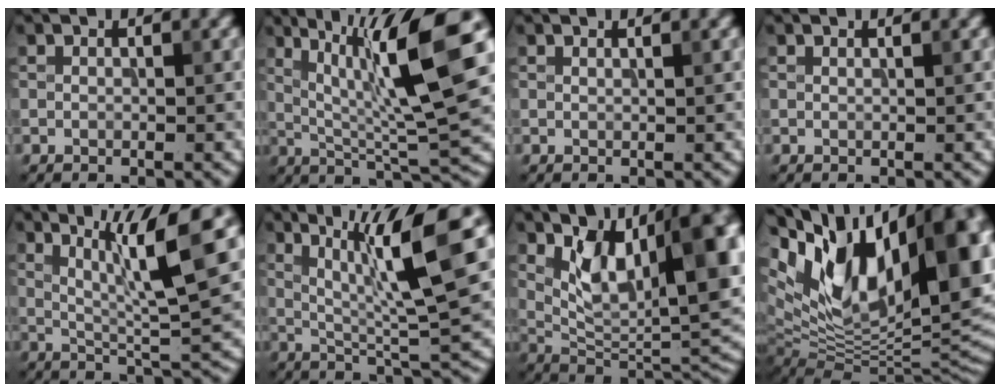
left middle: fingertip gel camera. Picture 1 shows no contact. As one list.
[{"total": 10.7, "force": [3.1, 1.8, 10.1], "torque": [-0.164, 0.003, 0.059]}, {"total": 1.0, "force": [0.6, 0.3, 0.7], "torque": [0.001, -0.002, 0.003]}, {"total": 0.7, "force": [0.5, 0.2, 0.5], "torque": [0.001, -0.002, 0.004]}, {"total": 8.7, "force": [3.0, 1.3, 8.1], "torque": [-0.129, 0.004, 0.056]}, {"total": 9.7, "force": [2.9, 1.4, 9.1], "torque": [-0.147, 0.003, 0.055]}, {"total": 12.4, "force": [4.2, 5.3, 10.4], "torque": [-0.163, -0.001, 0.077]}, {"total": 18.8, "force": [6.4, 10.0, 14.5], "torque": [-0.240, 0.008, 0.124]}]